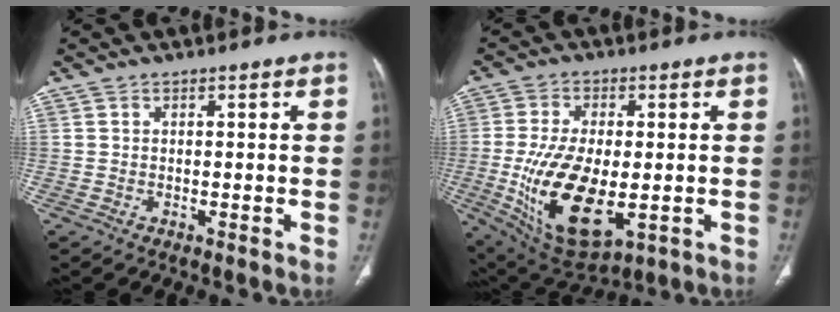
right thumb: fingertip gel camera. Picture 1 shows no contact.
{"total": 17.6, "force": [-3.2, 8.8, 15.0], "torque": [-0.282, -0.018, -0.033]}